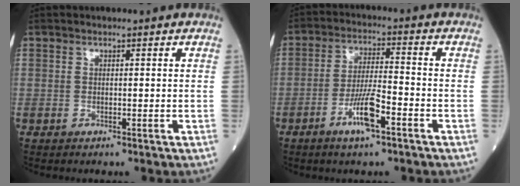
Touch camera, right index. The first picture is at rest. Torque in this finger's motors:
{"motor_torque": [1.03, -0.59, 0.54, 0.14]}